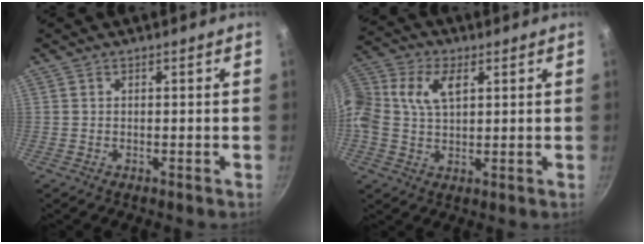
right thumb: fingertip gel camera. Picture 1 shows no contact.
{"total": 14.0, "force": [3.5, 9.5, 9.7], "torque": [-0.214, 0.029, 0.055]}